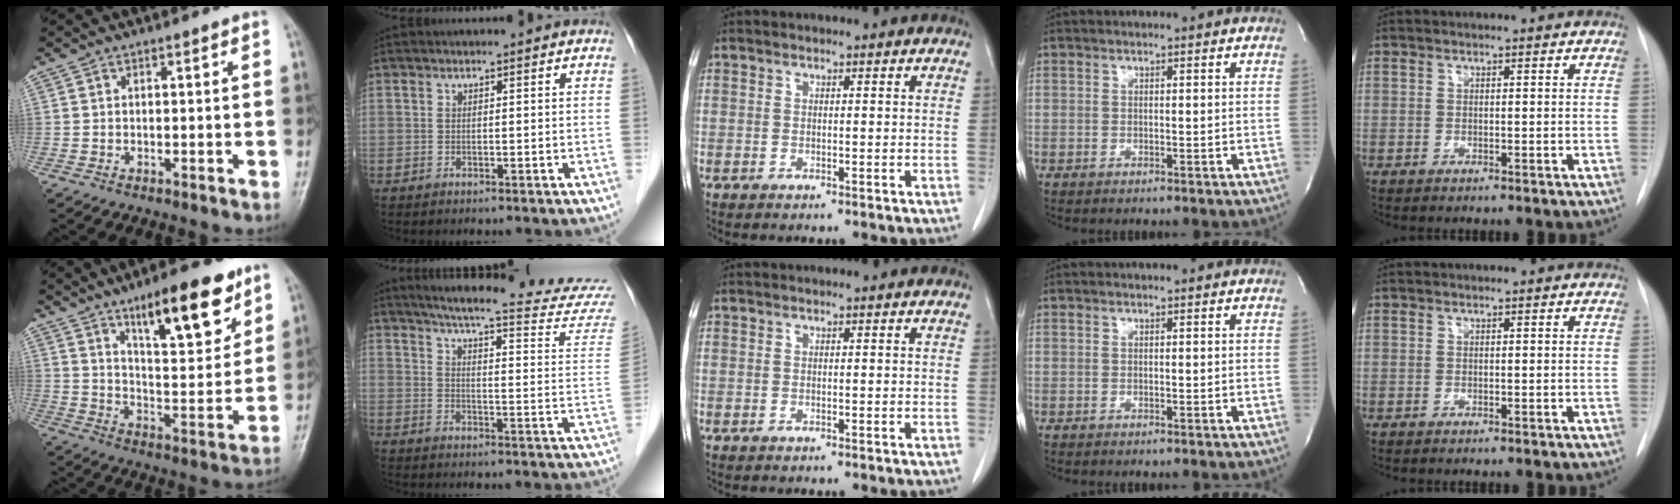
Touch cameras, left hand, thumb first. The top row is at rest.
{"thumb": {"total": 17.0, "force": [10.5, 5.3, 12.3], "torque": [-0.151, -0.059, 0.171]}, "index": {"total": 25.1, "force": [23.5, 0.1, 8.8], "torque": [-0.124, -0.100, 0.280]}}